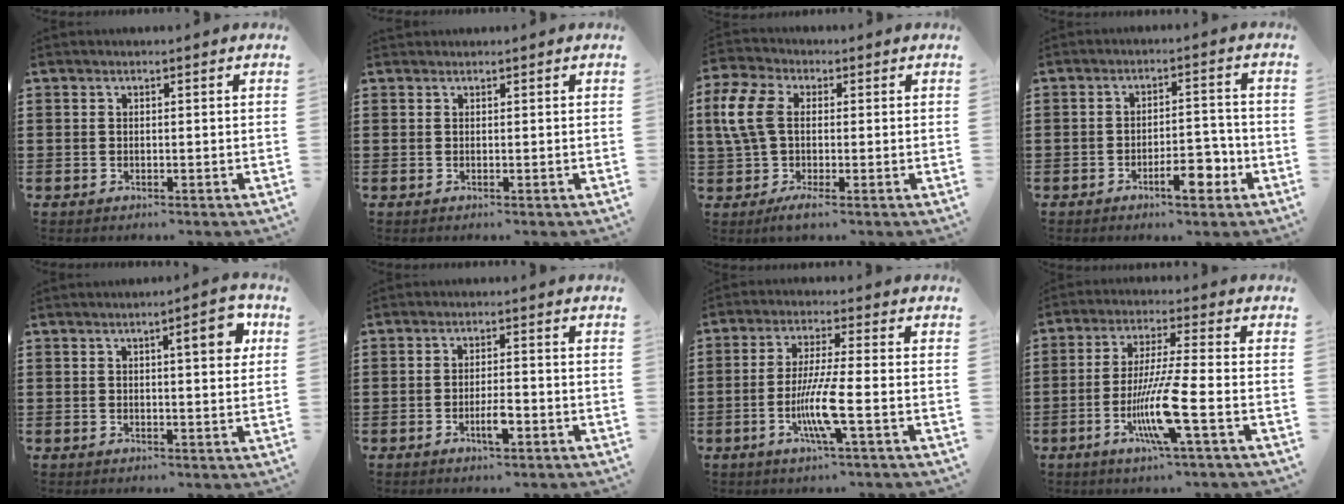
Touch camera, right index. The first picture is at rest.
{"total": 0.0}
{"total": 8.1, "force": [-0.2, 4.1, 7.0], "torque": [-0.169, -0.004, -0.009]}
{"total": 6.5, "force": [-3.4, 2.3, 5.0], "torque": [-0.069, 0.006, -0.059]}
{"total": 5.1, "force": [1.9, 1.2, 4.6], "torque": [-0.060, -0.005, 0.022]}
{"total": 3.7, "force": [-1.7, 0.9, 3.1], "torque": [-0.060, 0.001, -0.032]}
{"total": 8.0, "force": [-2.5, 0.5, 7.6], "torque": [-0.154, -0.018, -0.050]}
{"total": 10.4, "force": [-3.7, 0.3, 9.7], "torque": [-0.193, -0.017, -0.073]}